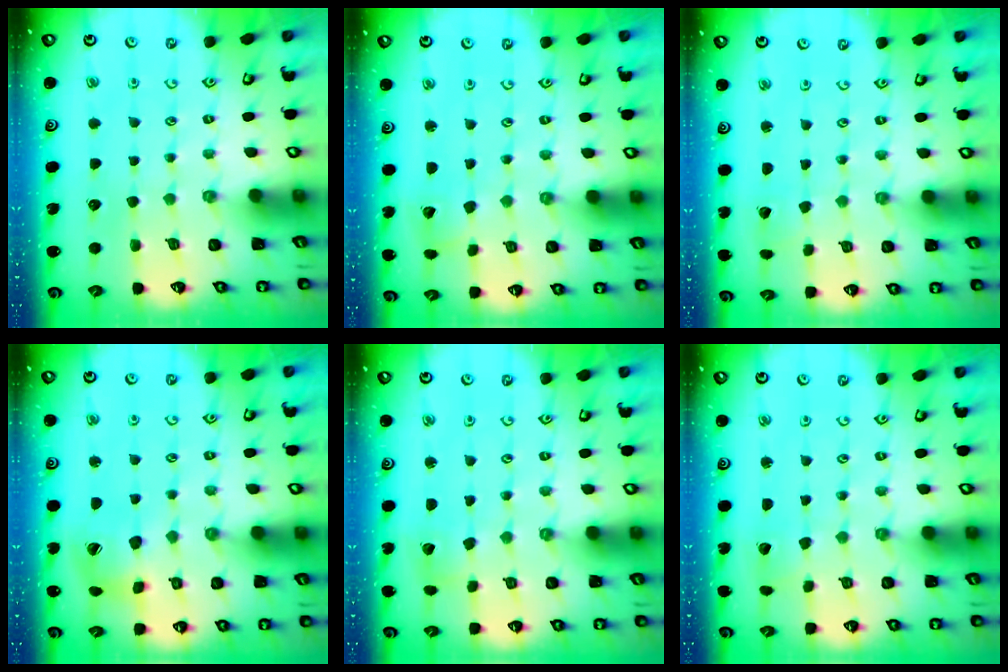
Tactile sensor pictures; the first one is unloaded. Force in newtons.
{"total": 3.4, "press": 3.3, "slide": 0.5}
{"total": 1.2, "press": 1.2, "slide": 0.1}
{"total": 10.5, "press": 10.4, "slide": 1.3}
{"total": 2.4, "press": 2.4, "slide": 0.3}
{"total": 2.4, "press": 2.4, "slide": 0.2}